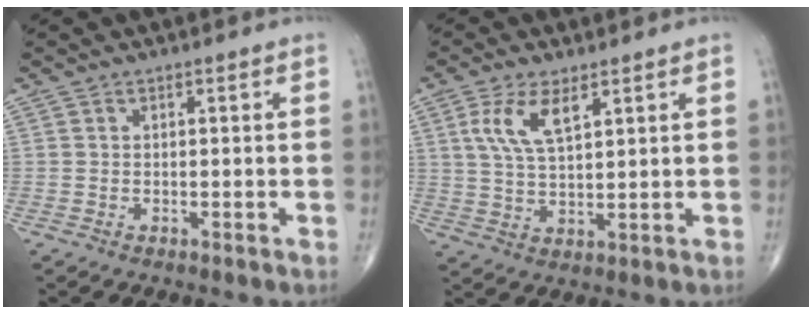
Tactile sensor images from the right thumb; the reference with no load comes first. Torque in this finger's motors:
{"motor_torque": [-0.10, 0.23, 0.37, 0.18, 0.18]}